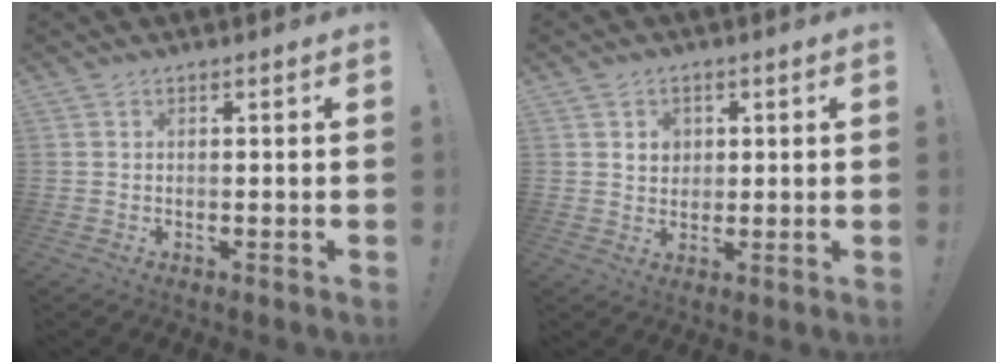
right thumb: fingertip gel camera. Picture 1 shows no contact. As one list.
[{"total": 4.2, "force": [1.4, 3.8, 1.3], "torque": [-0.007, -0.008, 0.022]}]